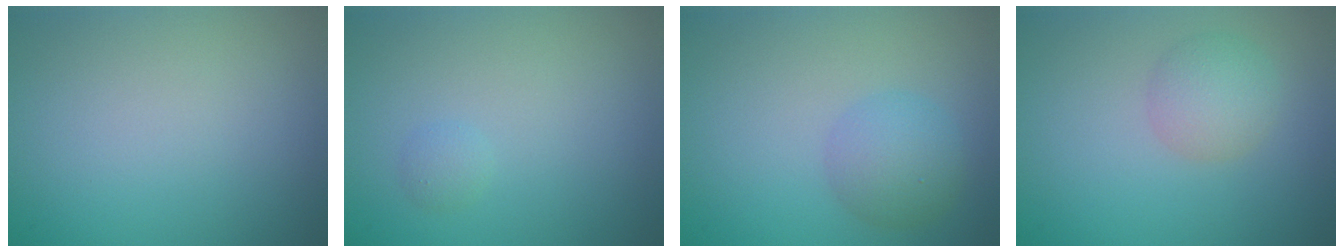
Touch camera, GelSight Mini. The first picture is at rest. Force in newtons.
{"total": 0.8, "press": 0.8, "slide": 0.0}
{"total": 3.0, "press": 3.0, "slide": 0.1}
{"total": 2.7, "press": 2.7, "slide": 0.1}